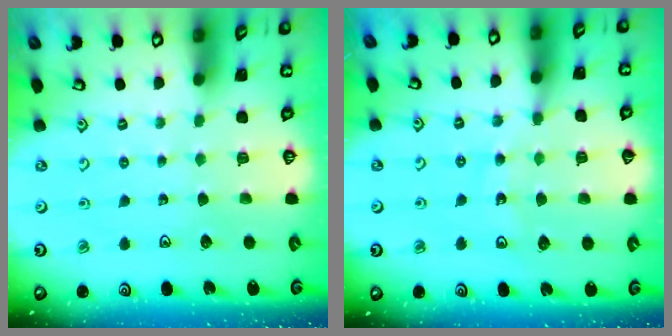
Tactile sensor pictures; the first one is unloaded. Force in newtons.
{"total": 12.7, "press": 12.3, "slide": 3.4}